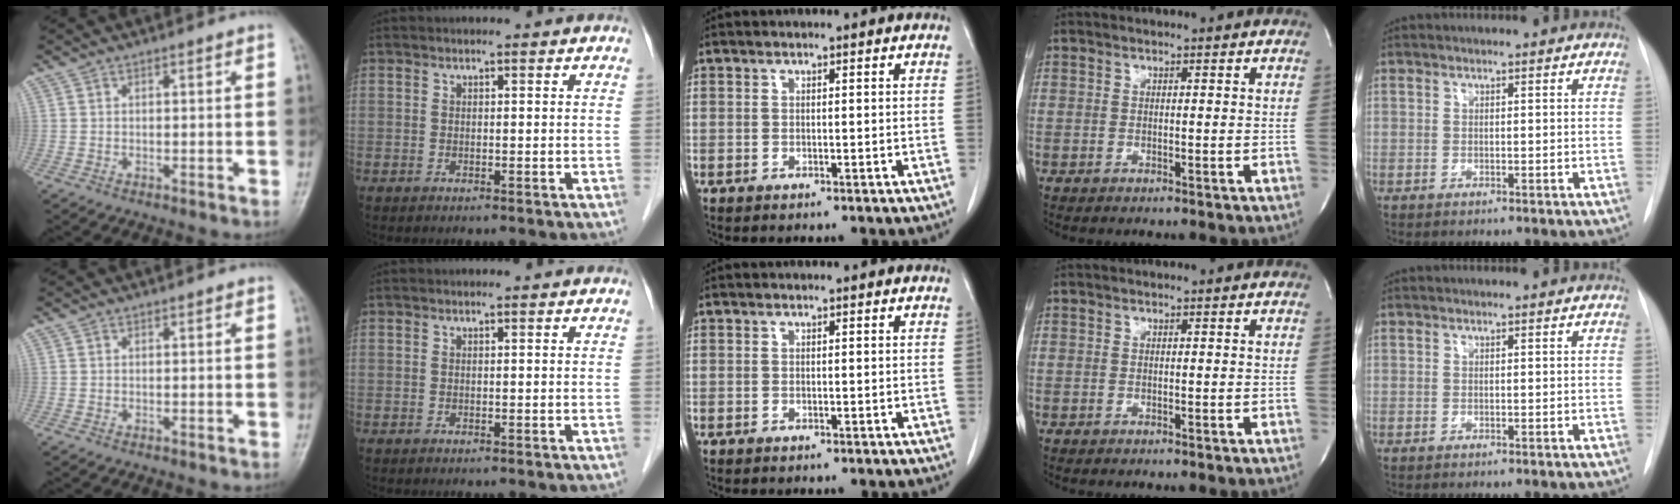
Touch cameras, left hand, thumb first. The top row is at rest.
{}